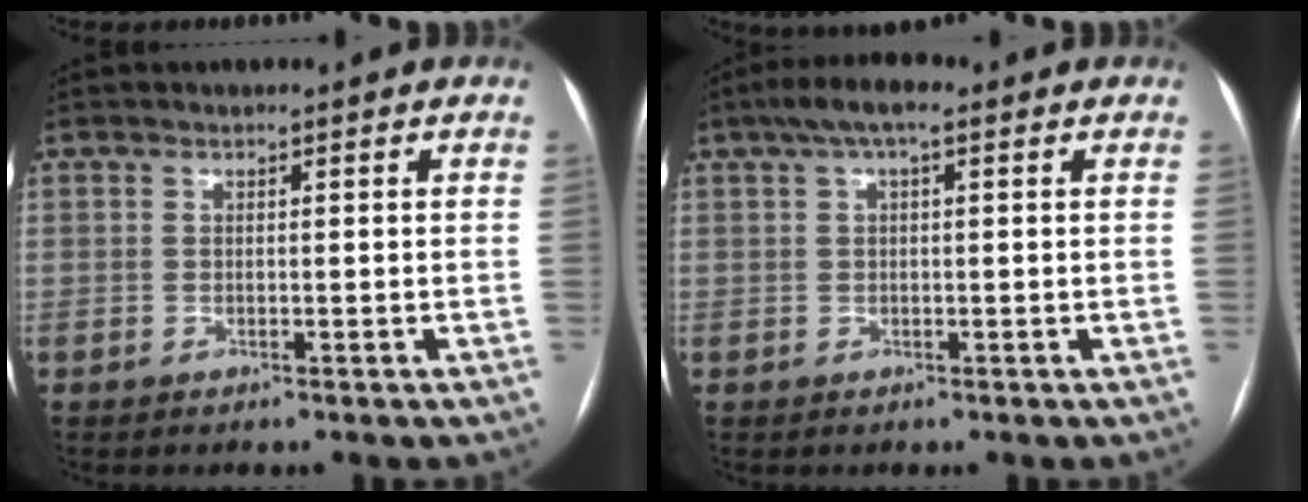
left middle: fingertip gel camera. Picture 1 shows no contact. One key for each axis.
{"total": 5.0, "fx": 2.7, "fy": 1.4, "fz": 4.0, "tx": -0.077, "ty": 0.033, "tz": 0.041}